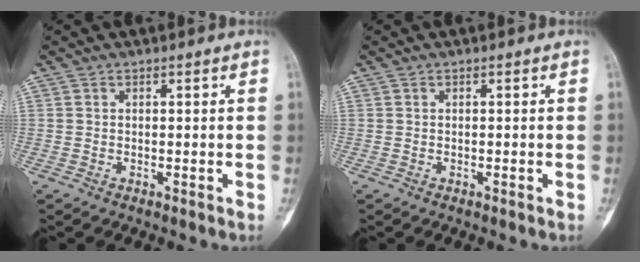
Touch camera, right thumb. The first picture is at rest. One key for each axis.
{"total": 0.0}